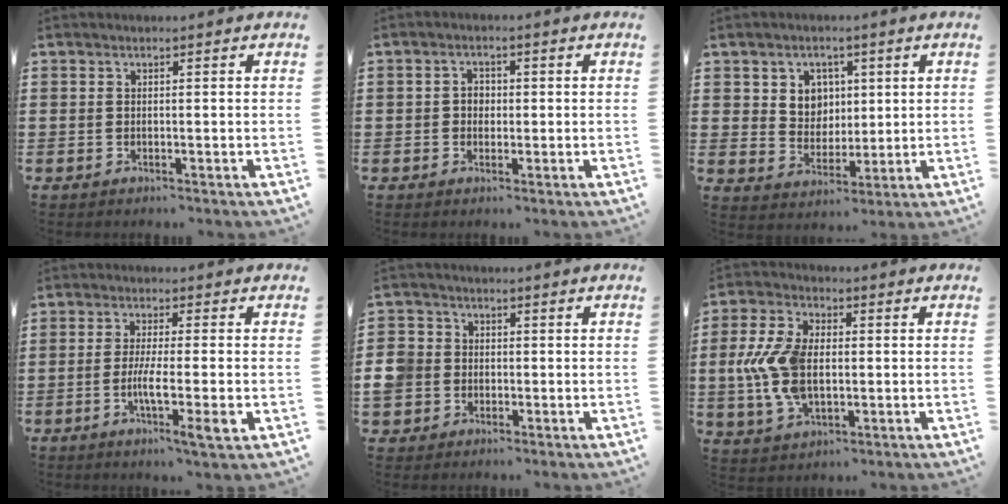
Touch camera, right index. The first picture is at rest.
{"total": 1.9, "force": [-0.2, 1.6, 1.0], "torque": [-0.023, 0.006, -0.006]}
{"total": 5.5, "force": [1.7, 4.9, 1.7], "torque": [-0.041, 0.009, 0.027]}
{"total": 6.8, "force": [-1.9, 0.6, 6.4], "torque": [-0.120, -0.013, -0.036]}
{"total": 4.5, "force": [-1.0, 4.1, 1.4], "torque": [-0.068, -0.001, -0.030]}
{"total": 10.3, "force": [-0.5, 6.3, 8.1], "torque": [-0.204, 0.001, -0.017]}